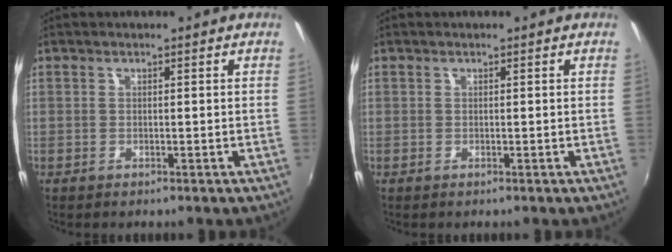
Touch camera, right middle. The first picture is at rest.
{"total": 0.0}